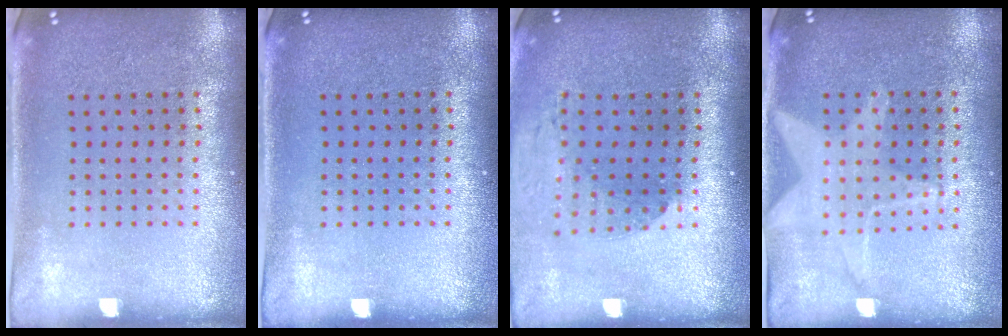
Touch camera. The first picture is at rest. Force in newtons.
{"total": 0.0}
{"total": 1.5, "press": 1.4, "slide": 0.6}
{"total": 1.1, "press": 1.1, "slide": 0.1}